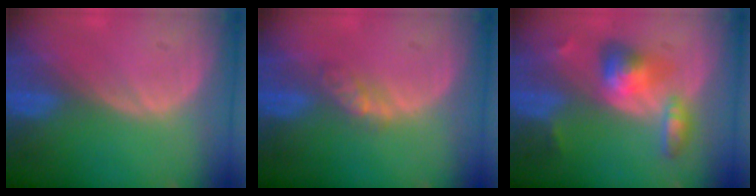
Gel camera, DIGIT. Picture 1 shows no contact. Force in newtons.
{"total": 2.8, "press": 2.5, "slide": 1.2}
{"total": 6.0, "press": 6.0, "slide": 0.5}